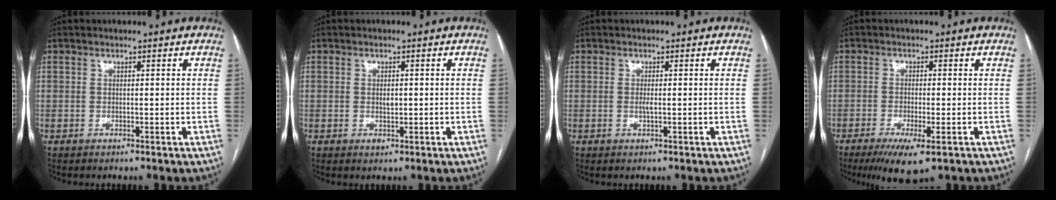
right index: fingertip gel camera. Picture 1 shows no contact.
{"total": 1.6, "force": [-0.1, 0.9, 1.3], "torque": [-0.022, 0.000, 0.002]}
{"total": 1.0, "force": [-0.1, 0.1, 1.0], "torque": [-0.022, -0.002, -0.002]}
{"total": 6.6, "force": [-3.6, 1.2, 5.4], "torque": [-0.092, -0.018, -0.057]}